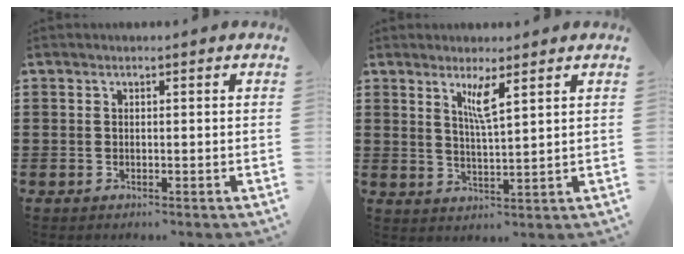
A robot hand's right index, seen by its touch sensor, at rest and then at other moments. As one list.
[{"total": 4.0, "force": [2.3, 0.2, 3.2], "torque": [-0.062, -0.003, 0.037]}]